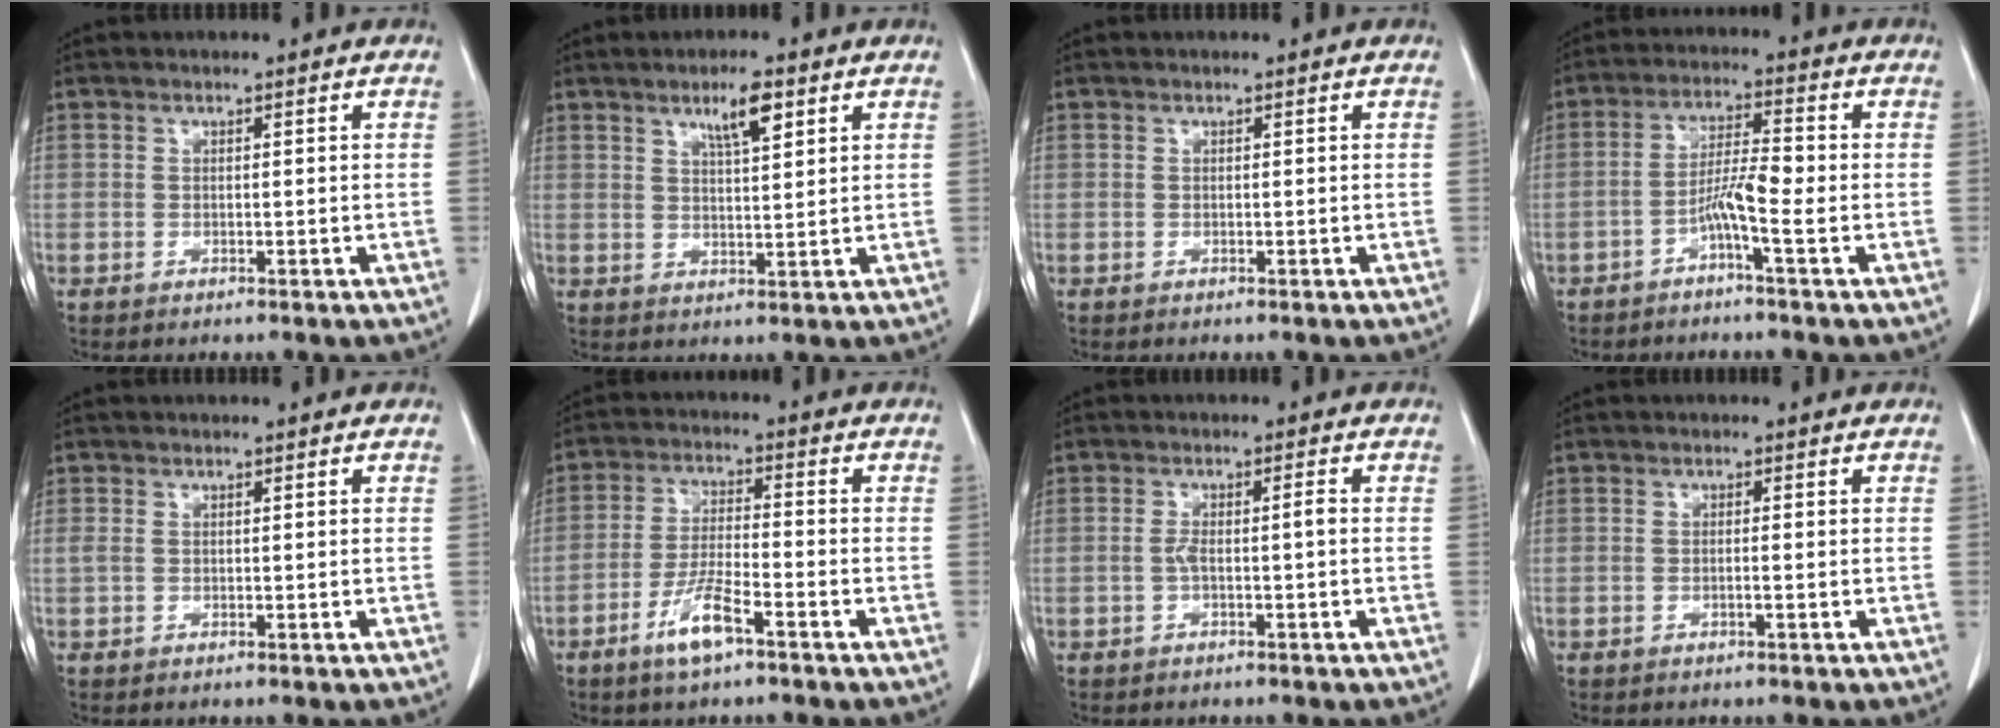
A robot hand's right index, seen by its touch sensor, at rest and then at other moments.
{"total": 5.0, "force": [2.9, 0.8, 4.0], "torque": [-0.070, 0.000, 0.050]}
{"total": 0.0}
{"total": 5.1, "force": [-2.1, -0.1, 4.7], "torque": [-0.092, 0.008, -0.042]}
{"total": 0.7, "force": [0.1, 0.5, 0.5], "torque": [-0.022, 0.012, 0.006]}
{"total": 6.8, "force": [-4.1, 1.0, 5.4], "torque": [-0.111, -0.006, -0.078]}
{"total": 2.4, "force": [-0.5, 0.2, 2.4], "torque": [-0.044, 0.005, -0.009]}
{"total": 0.7, "force": [-0.3, -0.1, 0.7], "torque": [-0.012, 0.001, -0.006]}